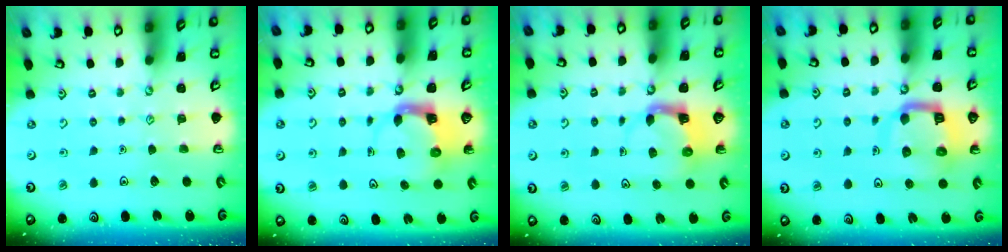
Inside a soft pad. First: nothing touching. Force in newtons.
{"total": 4.2, "press": 4.2, "slide": 0.6}
{"total": 3.7, "press": 3.7, "slide": 0.7}
{"total": 11.0, "press": 10.9, "slide": 1.3}